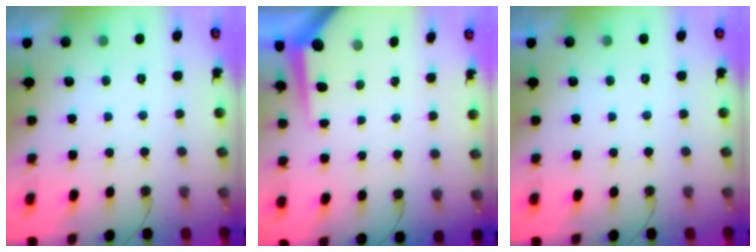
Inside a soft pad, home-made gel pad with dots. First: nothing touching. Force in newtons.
{"total": 5.7, "press": 5.7, "slide": 0.5}
{"total": 0.0}